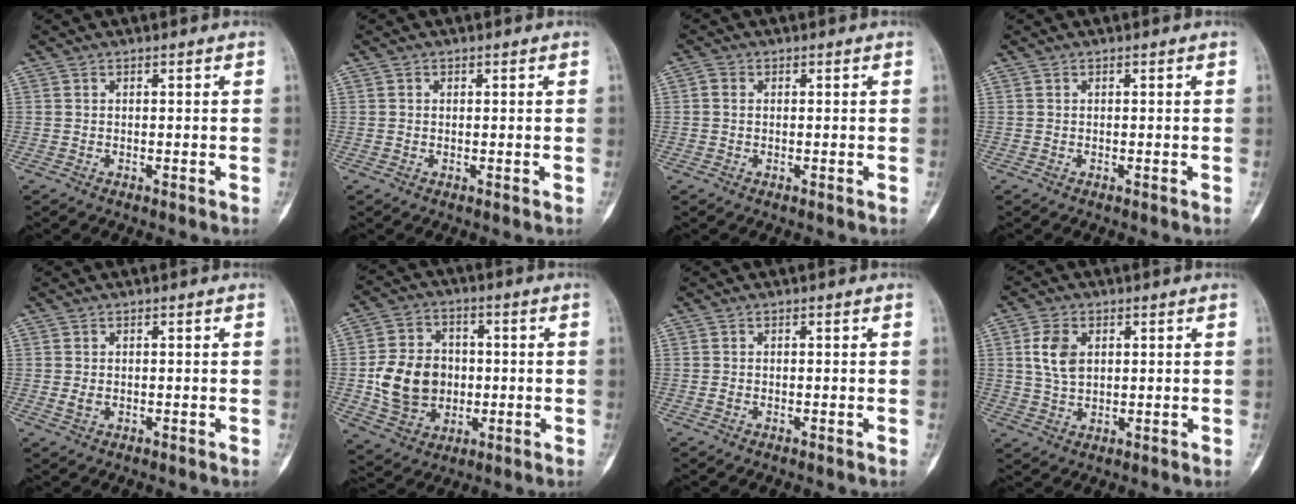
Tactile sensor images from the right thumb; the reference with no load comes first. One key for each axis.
{"total": 0.0}
{"total": 1.2, "fx": -0.1, "fy": 1.0, "fz": 0.8, "tx": -0.011, "ty": 0.002, "tz": -0.005}
{"total": 0.0}
{"total": 1.4, "fx": -0.1, "fy": 1.0, "fz": 1.0, "tx": -0.019, "ty": -0.001, "tz": 0.002}
{"total": 13.6, "fx": -0.8, "fy": 11.1, "fz": 7.8, "tx": -0.112, "ty": 0.009, "tz": -0.007}
{"total": 0.5, "fx": -0.2, "fy": 0.4, "fz": 0.3, "tx": -0.010, "ty": 0.000, "tz": -0.004}
{"total": 6.2, "fx": 1.5, "fy": 4.1, "fz": 4.4, "tx": -0.082, "ty": -0.003, "tz": 0.029}